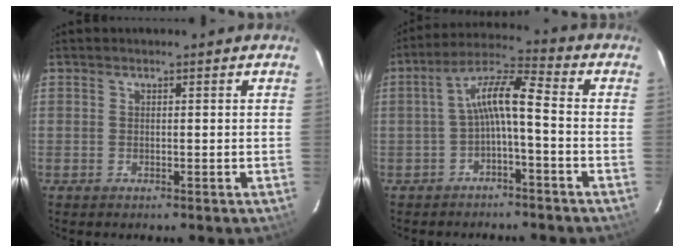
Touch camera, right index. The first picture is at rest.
{"total": 7.3, "force": [-1.9, 1.2, 6.9], "torque": [-0.154, 0.022, -0.035]}